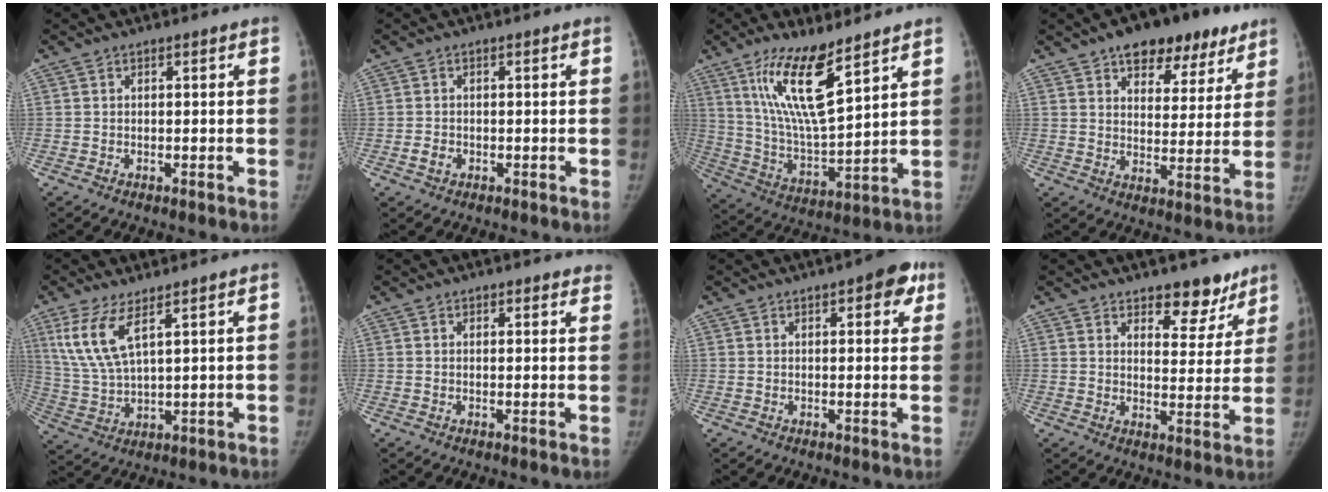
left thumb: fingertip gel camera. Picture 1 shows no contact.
{"total": 1.9, "force": [-0.8, 1.5, 0.9], "torque": [-0.012, 0.005, -0.013]}
{"total": 15.0, "force": [8.9, 3.7, 11.6], "torque": [-0.205, -0.056, 0.182]}
{"total": 15.3, "force": [9.9, 8.1, 8.3], "torque": [-0.050, -0.030, 0.139]}
{"total": 9.3, "force": [4.9, 2.8, 7.4], "torque": [-0.166, -0.024, 0.110]}
{"total": 3.2, "force": [2.7, 1.4, 0.9], "torque": [0.024, -0.006, 0.018]}
{"total": 6.1, "force": [2.9, 2.5, 4.7], "torque": [-0.031, -0.004, 0.026]}
{"total": 8.4, "force": [6.3, 4.3, 3.5], "torque": [0.000, -0.040, 0.089]}